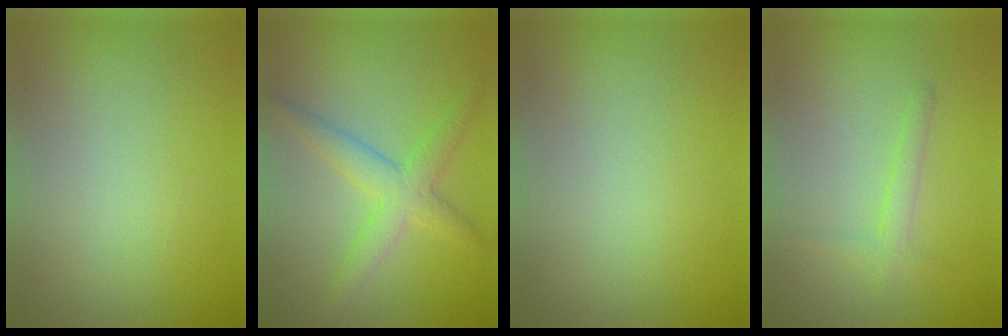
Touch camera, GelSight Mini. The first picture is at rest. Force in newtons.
{"total": 3.9, "press": 3.9, "slide": 0.2}
{"total": 0.0}
{"total": 1.6, "press": 1.6, "slide": 0.1}